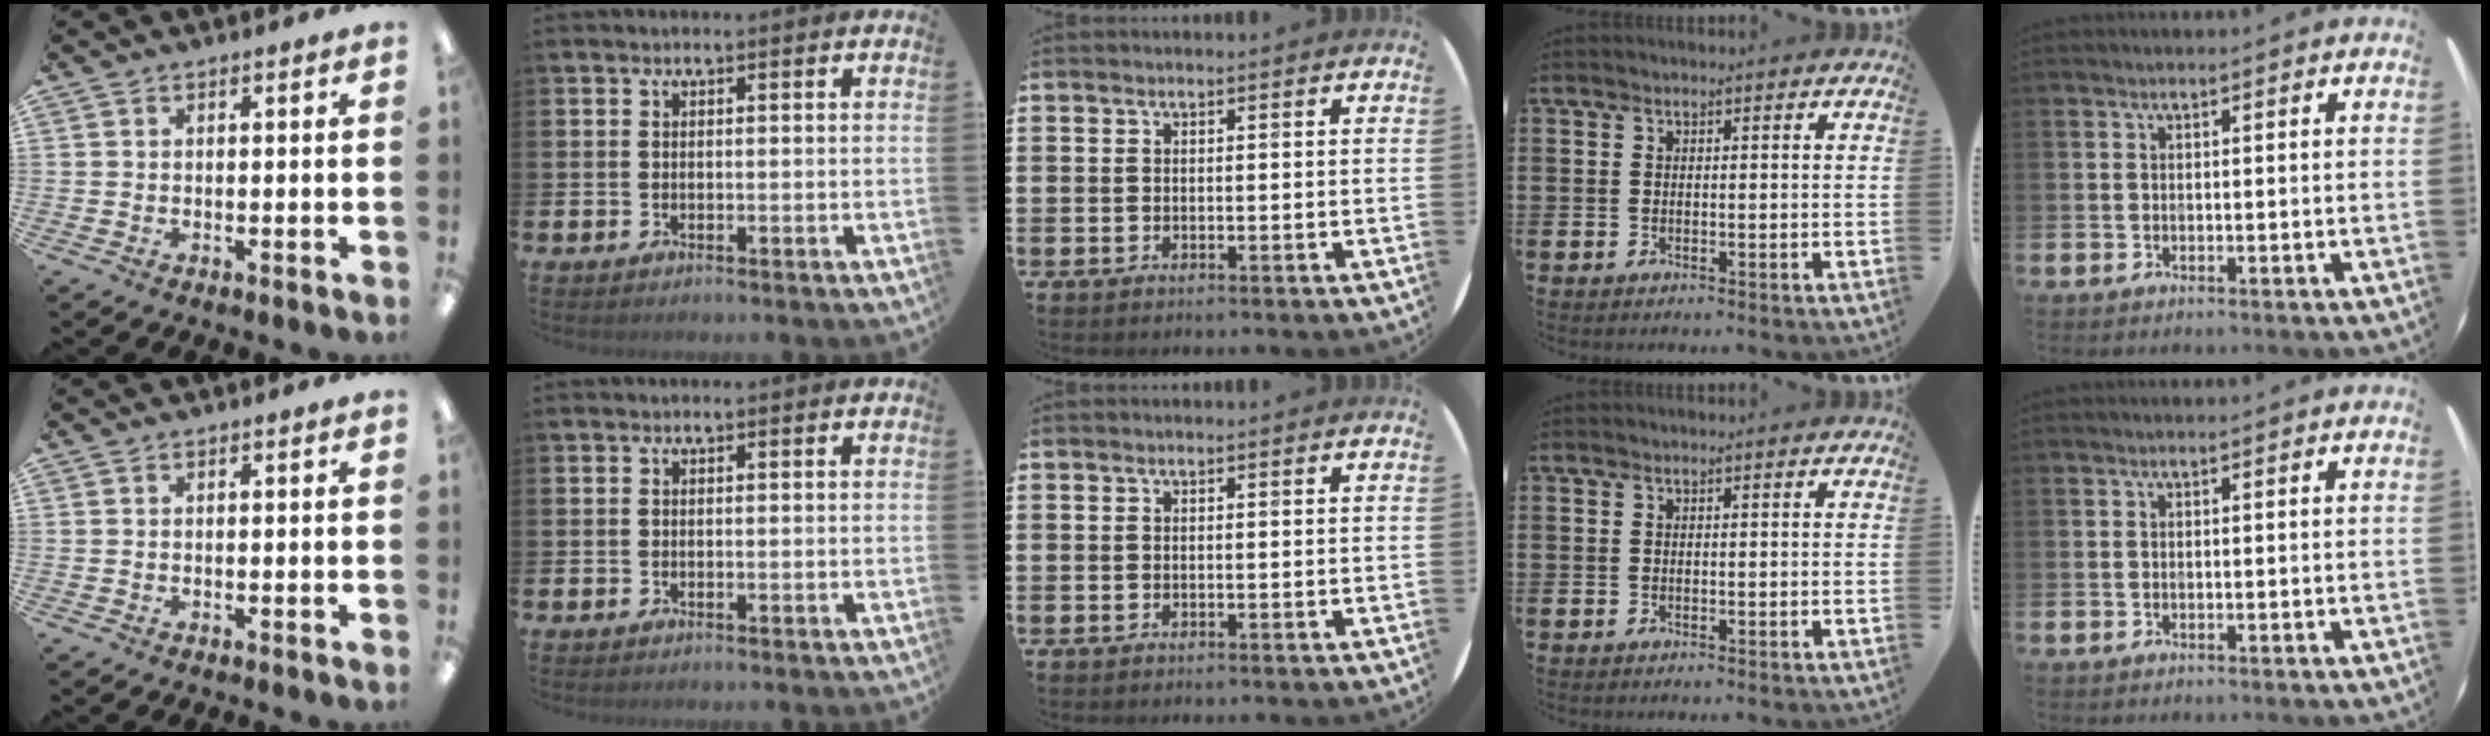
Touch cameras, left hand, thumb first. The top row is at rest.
{}